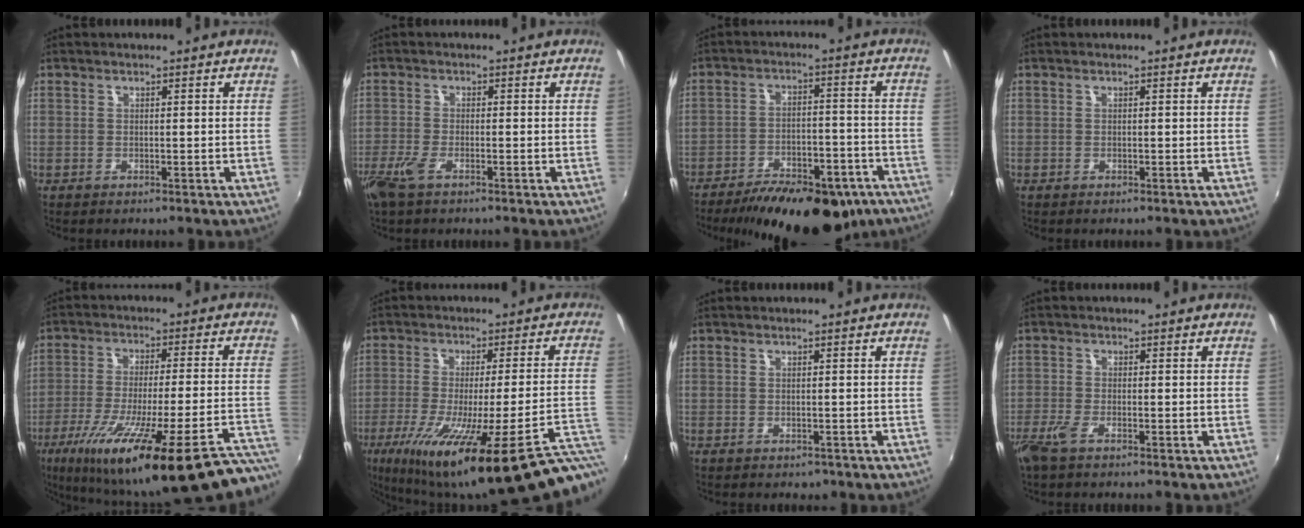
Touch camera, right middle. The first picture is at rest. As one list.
[{"total": 4.4, "force": [-2.8, 1.5, 3.0], "torque": [-0.076, -0.009, -0.056]}, {"total": 21.6, "force": [-15.7, 8.7, 12.0], "torque": [-0.208, -0.016, -0.208]}, {"total": 0.0}, {"total": 33.1, "force": [-24.9, 4.6, 21.3], "torque": [-0.314, -0.079, -0.357]}, {"total": 30.4, "force": [-19.5, 2.4, 23.1], "torque": [-0.340, -0.099, -0.282]}, {"total": 1.3, "force": [-0.8, 1.0, 0.5], "torque": [-0.011, -0.003, -0.008]}, {"total": 3.5, "force": [-2.5, 1.0, 2.3], "torque": [-0.059, -0.007, -0.051]}]